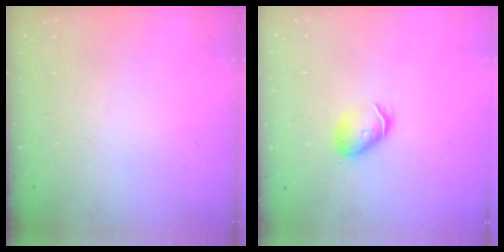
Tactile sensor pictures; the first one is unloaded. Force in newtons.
{"total": 6.1, "press": 6.1, "slide": 0.3}